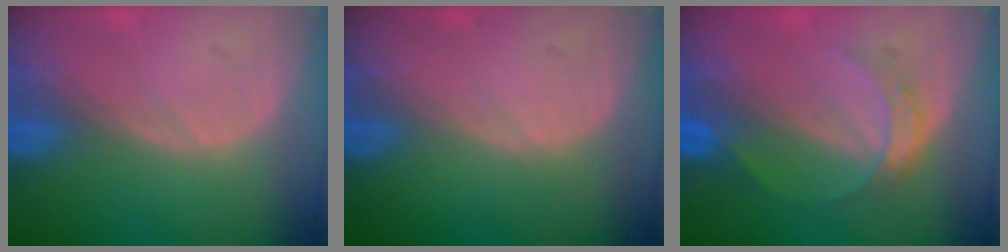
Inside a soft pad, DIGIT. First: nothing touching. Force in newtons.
{"total": 0.0}
{"total": 3.8, "press": 3.8, "slide": 0.4}